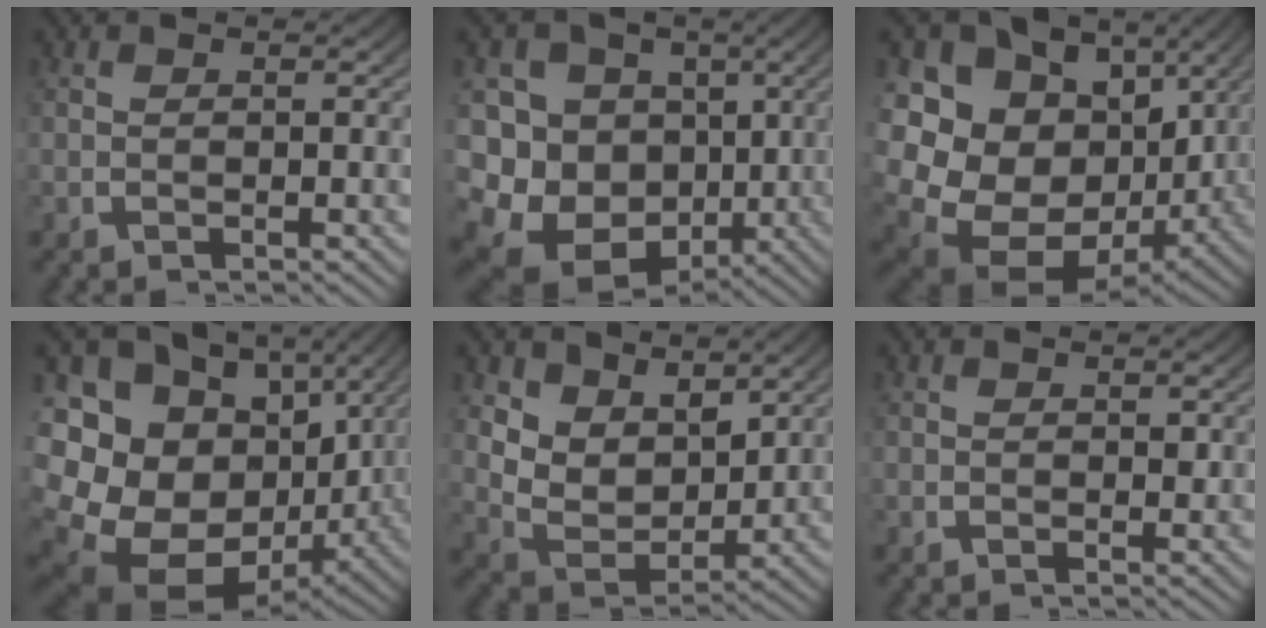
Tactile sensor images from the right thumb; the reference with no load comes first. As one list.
[{"total": 18.8, "force": [-3.7, 15.2, 10.3], "torque": [-0.230, -0.070, -0.049]}, {"total": 22.7, "force": [-2.3, 17.7, 14.1], "torque": [-0.299, -0.089, -0.009]}, {"total": 23.9, "force": [-2.5, 18.5, 15.0], "torque": [-0.310, -0.084, -0.012]}, {"total": 6.7, "force": [1.4, 4.8, 4.5], "torque": [-0.107, -0.033, 0.035]}, {"total": 0.5, "force": [0.2, 0.4, 0.3], "torque": [-0.005, -0.003, 0.006]}]